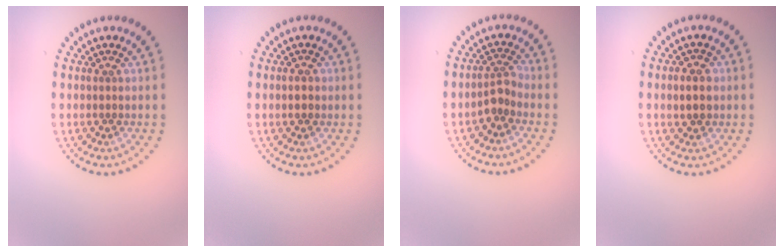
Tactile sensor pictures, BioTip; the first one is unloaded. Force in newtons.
{"total": 1.7, "press": 1.7, "slide": 0.2}
{"total": 1.9, "press": 1.4, "slide": 1.3}
{"total": 2.0, "press": 2.0, "slide": 0.2}